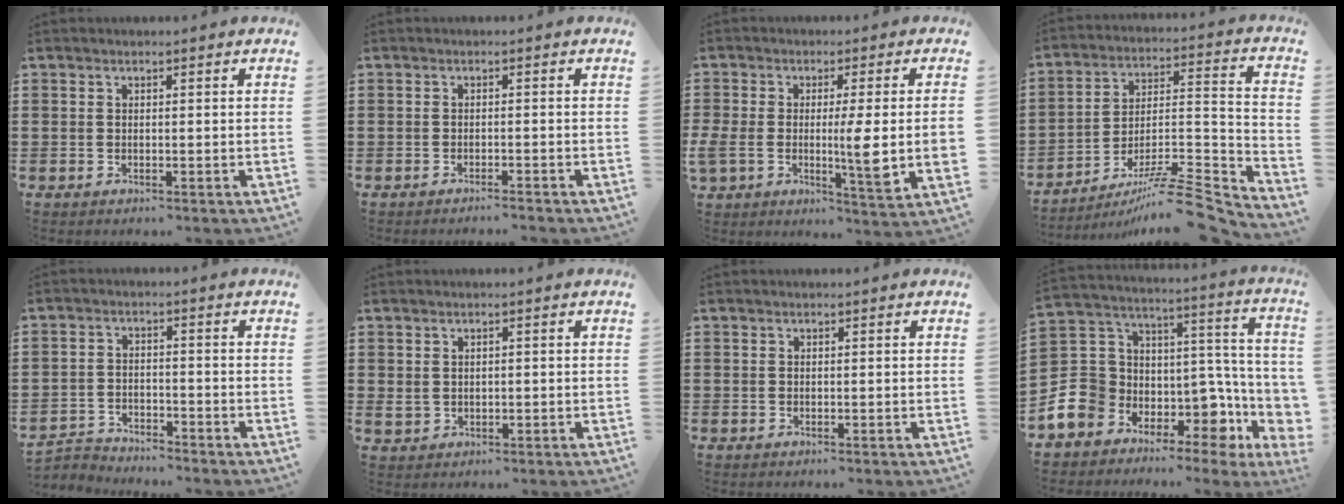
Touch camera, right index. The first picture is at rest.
{"total": 1.2, "force": [-1.1, -0.2, 0.2], "torque": [-0.005, 0.003, -0.023]}
{"total": 7.9, "force": [-0.7, 1.4, 7.7], "torque": [-0.141, -0.011, -0.015]}
{"total": 9.6, "force": [-7.6, 1.2, 5.7], "torque": [-0.078, 0.017, -0.147]}
{"total": 3.4, "force": [-3.3, 0.6, -0.3], "torque": [-0.005, 0.001, -0.072]}
{"total": 1.3, "force": [0.5, 1.0, 0.6], "torque": [-0.015, 0.005, 0.009]}
{"total": 0.0}
{"total": 8.6, "force": [-2.9, 7.2, 3.5], "torque": [-0.093, -0.043, -0.051]}